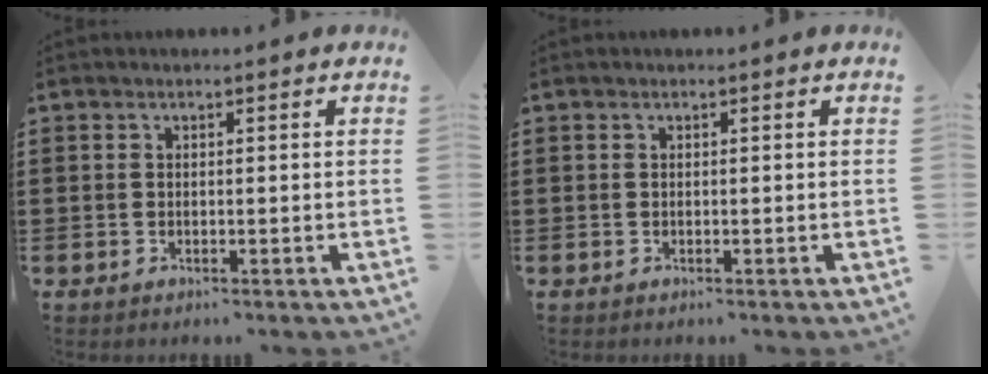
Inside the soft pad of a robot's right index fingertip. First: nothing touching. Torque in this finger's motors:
{"motor_torque": [-0.08, 2.04, 0.00, 0.00]}